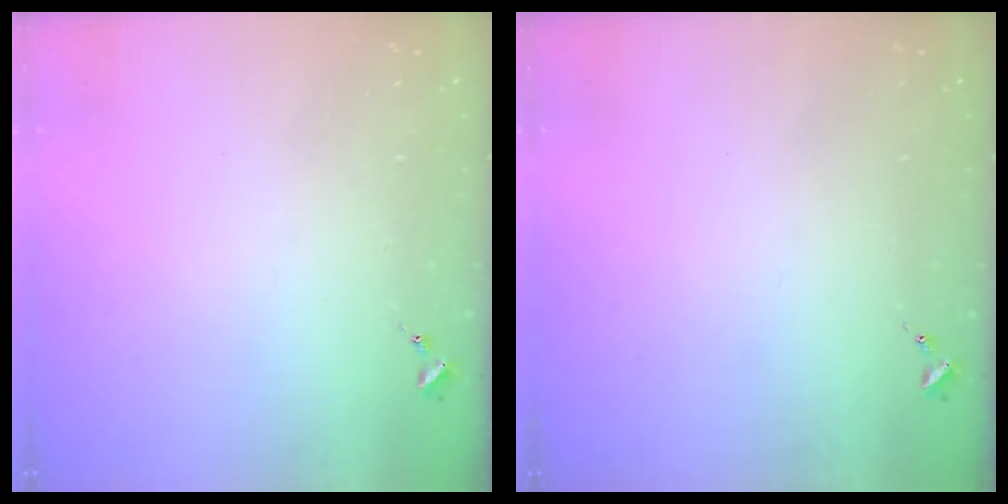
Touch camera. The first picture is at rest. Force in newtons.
{"total": 0.0}